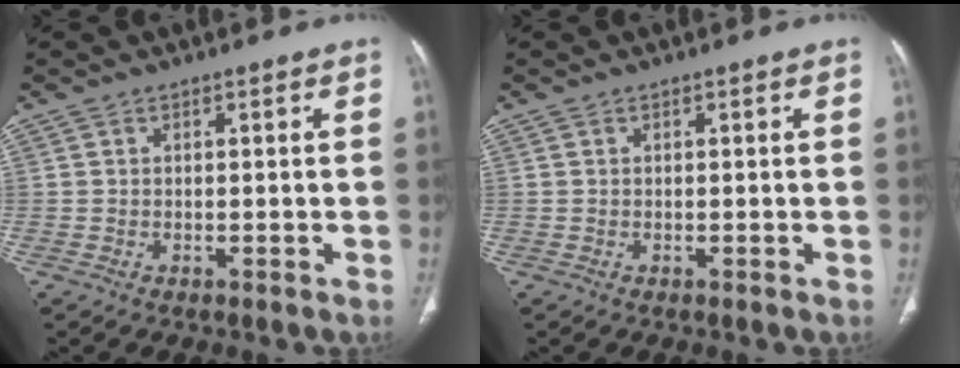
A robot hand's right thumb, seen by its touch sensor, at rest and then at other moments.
{"total": 0.0}